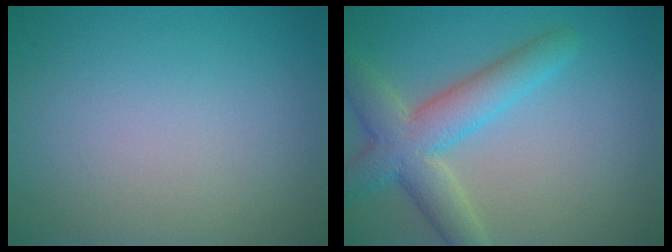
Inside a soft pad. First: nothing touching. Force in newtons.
{"total": 5.8, "press": 5.8, "slide": 0.3}